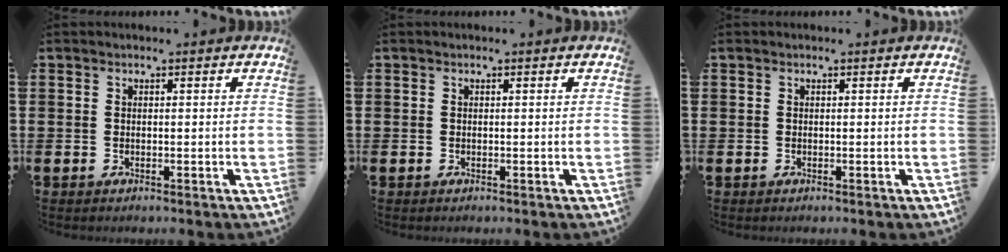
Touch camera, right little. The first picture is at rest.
{"total": 0.0}
{"total": 0.0}